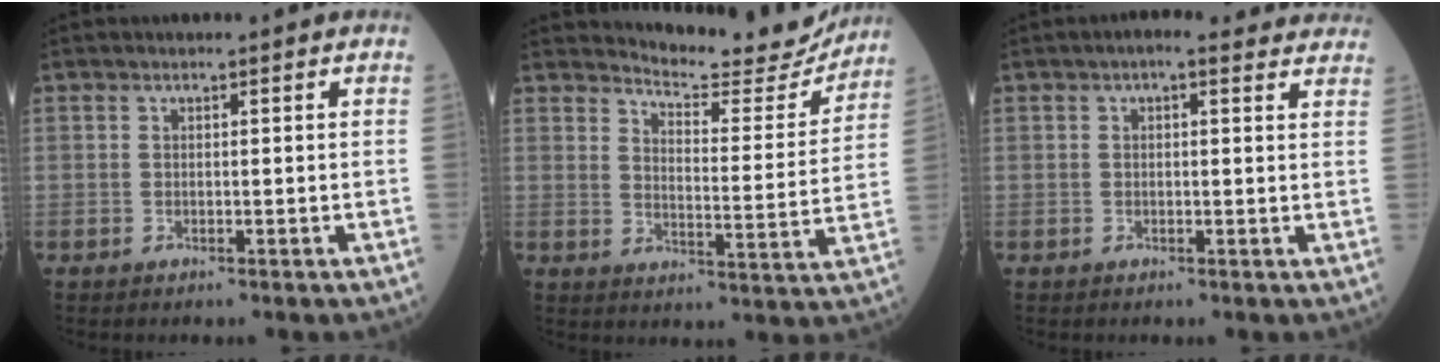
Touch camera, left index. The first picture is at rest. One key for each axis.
{"total": 12.3, "fx": 12.2, "fy": 1.3, "fz": 1.0, "tx": -0.013, "ty": -0.042, "tz": 0.154}
{"total": 7.4, "fx": 6.1, "fy": 1.9, "fz": 3.7, "tx": -0.042, "ty": 0.025, "tz": 0.060}